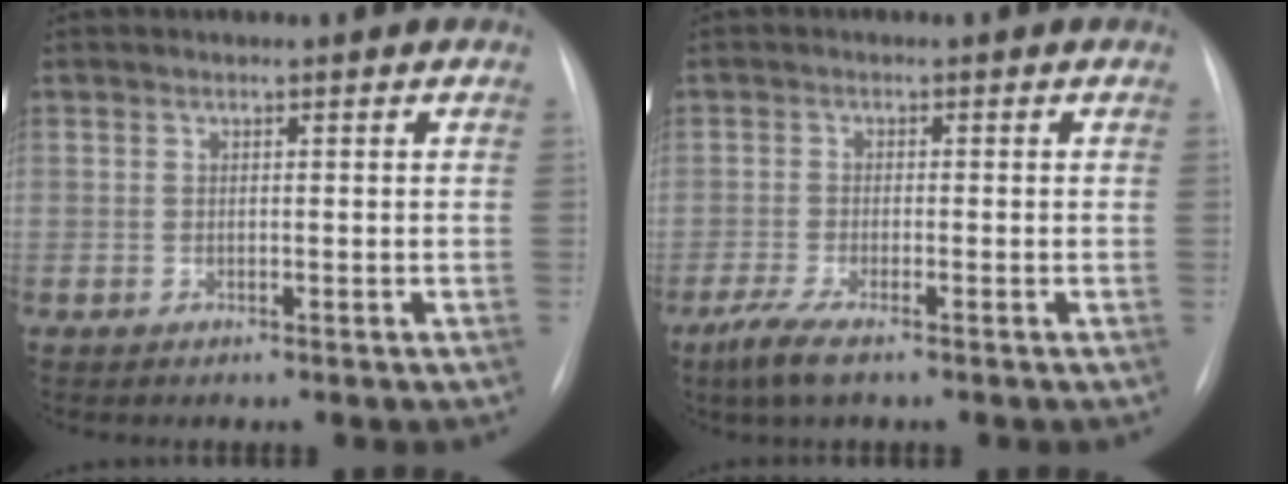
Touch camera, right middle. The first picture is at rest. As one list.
[{"total": 3.8, "force": [-2.5, 0.4, 2.9], "torque": [-0.072, -0.014, -0.051]}]